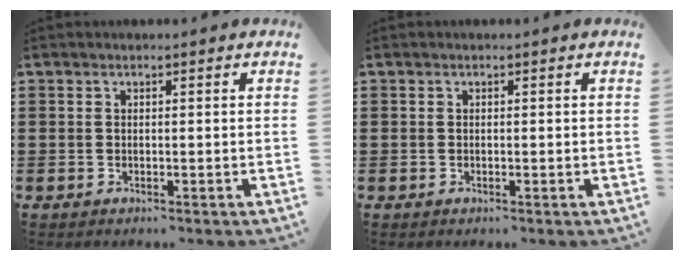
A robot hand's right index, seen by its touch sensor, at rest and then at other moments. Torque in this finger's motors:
{"motor_torque": [0.48, 0.44, 0.00, 0.00]}